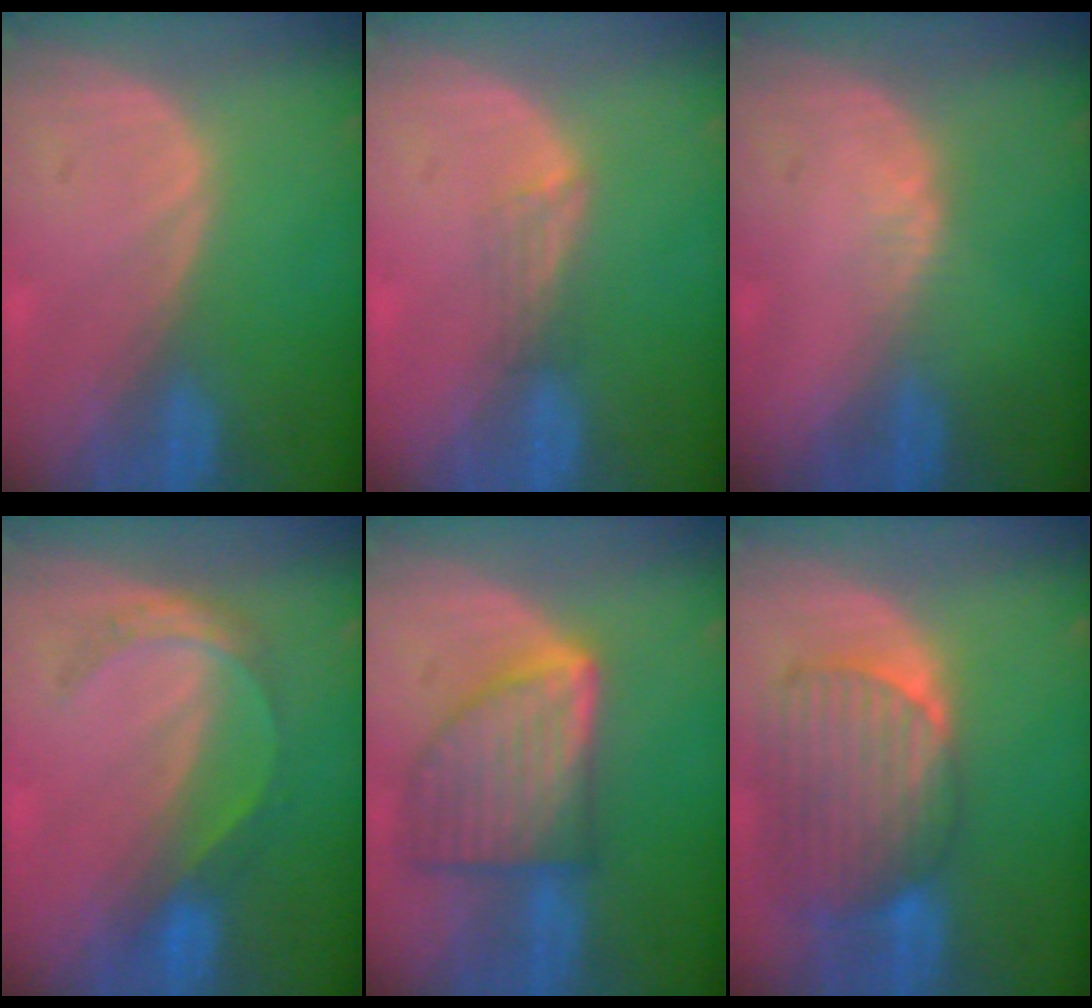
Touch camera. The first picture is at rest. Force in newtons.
{"total": 2.0, "press": 1.6, "slide": 1.3}
{"total": 1.2, "press": 0.9, "slide": 0.8}
{"total": 4.5, "press": 4.4, "slide": 0.7}
{"total": 9.3, "press": 9.3, "slide": 0.4}
{"total": 9.8, "press": 8.5, "slide": 4.8}